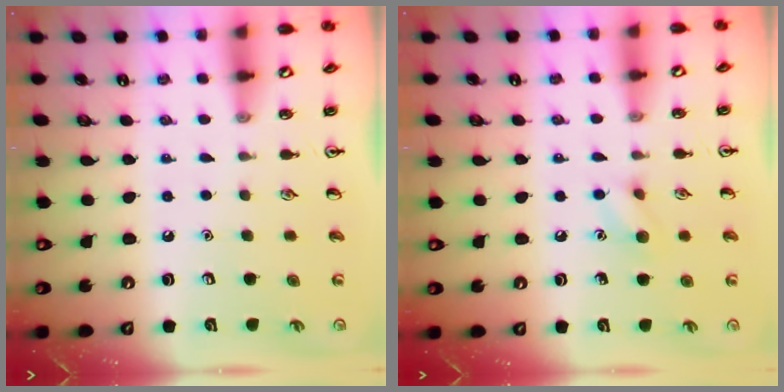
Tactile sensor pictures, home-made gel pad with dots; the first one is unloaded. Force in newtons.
{"total": 6.8, "press": 6.6, "slide": 1.3}